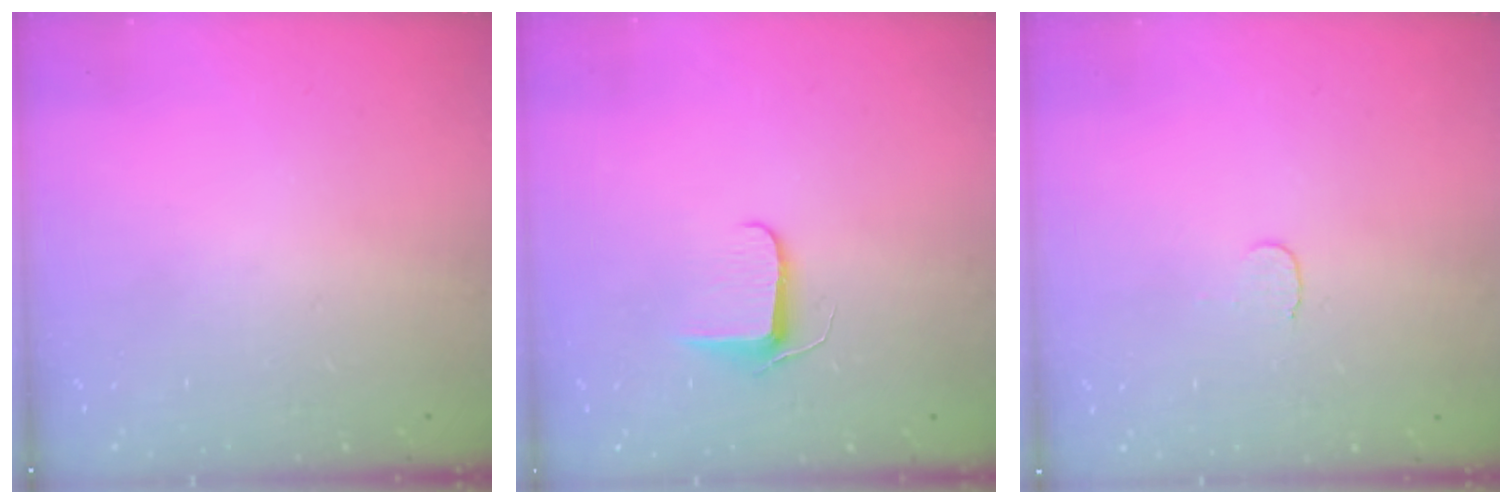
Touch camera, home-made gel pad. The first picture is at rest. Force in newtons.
{"total": 6.4, "press": 6.3, "slide": 0.8}
{"total": 3.5, "press": 3.5, "slide": 0.3}